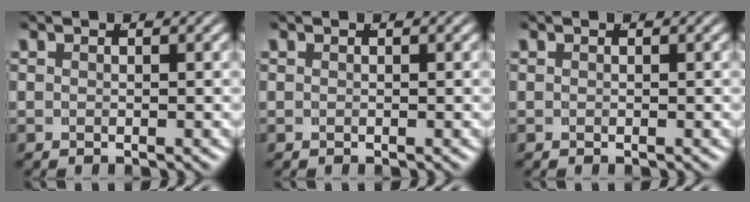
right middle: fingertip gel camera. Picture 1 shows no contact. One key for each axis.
{"total": 0.0}
{"total": 0.0}